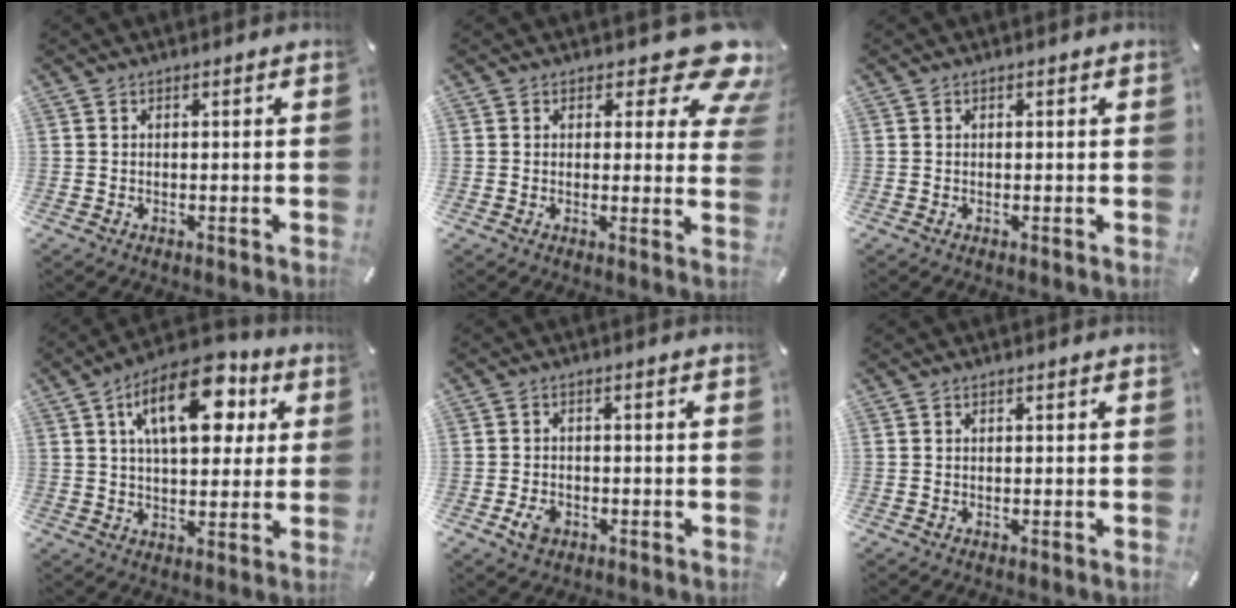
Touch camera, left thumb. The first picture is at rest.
{"total": 11.2, "force": [6.8, 4.8, 7.5], "torque": [-0.078, -0.055, 0.115]}
{"total": 0.0}
{"total": 17.0, "force": [6.6, 8.8, 13.0], "torque": [-0.198, -0.010, 0.105]}
{"total": 3.5, "force": [-1.7, 2.5, 1.9], "torque": [-0.047, 0.004, -0.033]}
{"total": 0.0}